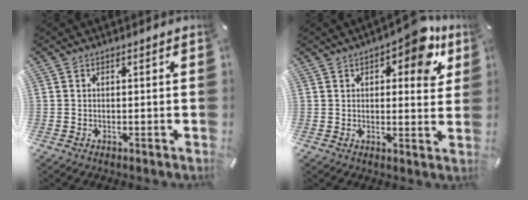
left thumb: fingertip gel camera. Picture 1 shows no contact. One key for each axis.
{"total": 10.6, "fx": 5.9, "fy": 4.9, "fz": 7.4, "tx": -0.081, "ty": -0.028, "tz": 0.095}